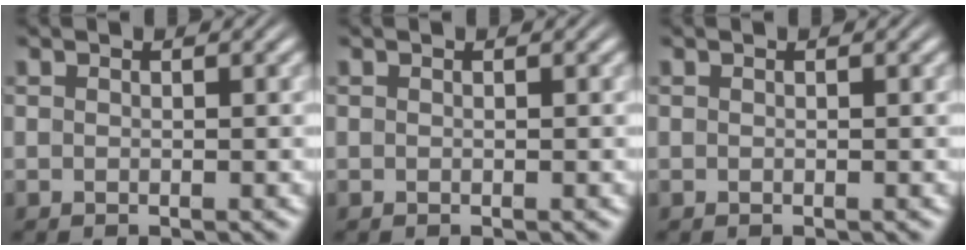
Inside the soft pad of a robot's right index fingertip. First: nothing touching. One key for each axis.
{"total": 0.0}
{"total": 0.0}